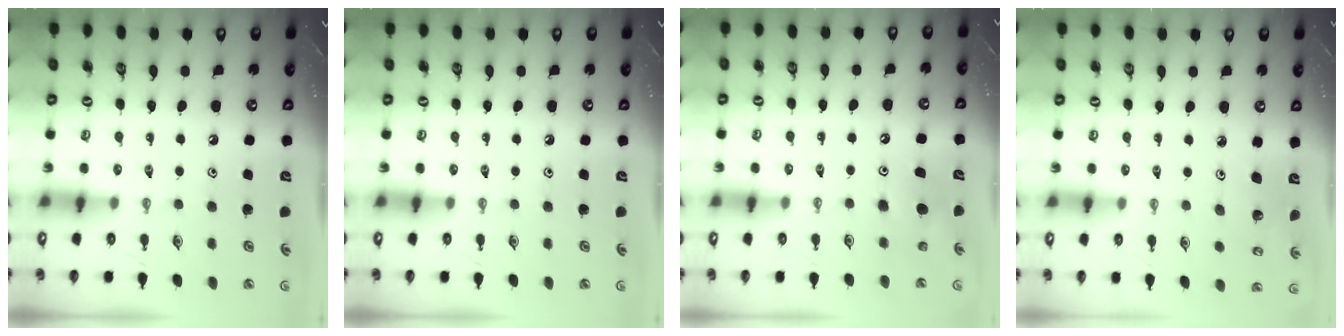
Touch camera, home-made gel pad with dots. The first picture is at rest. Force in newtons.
{"total": 0.0}
{"total": 6.2, "press": 6.1, "slide": 1.1}
{"total": 3.5, "press": 3.3, "slide": 0.9}